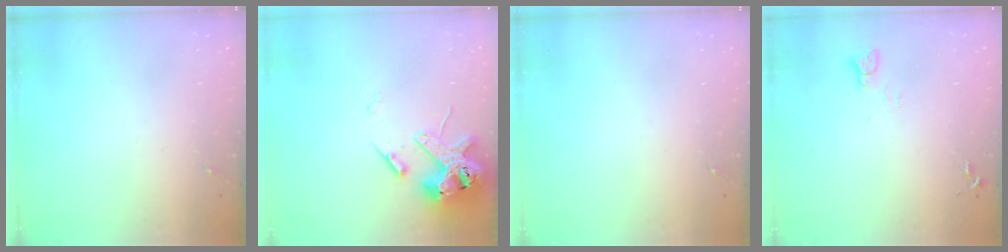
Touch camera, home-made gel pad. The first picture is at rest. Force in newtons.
{"total": 15.0, "press": 14.9, "slide": 2.1}
{"total": 0.0}
{"total": 2.2, "press": 2.2, "slide": 0.2}